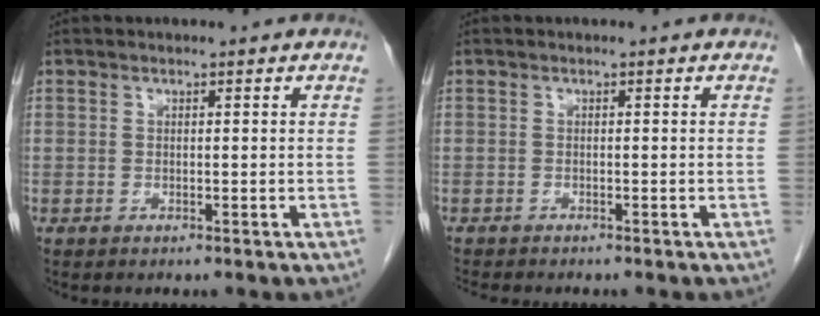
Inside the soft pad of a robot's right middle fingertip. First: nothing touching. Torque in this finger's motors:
{"motor_torque": [0.28, -0.24, 0.10, 0.06]}